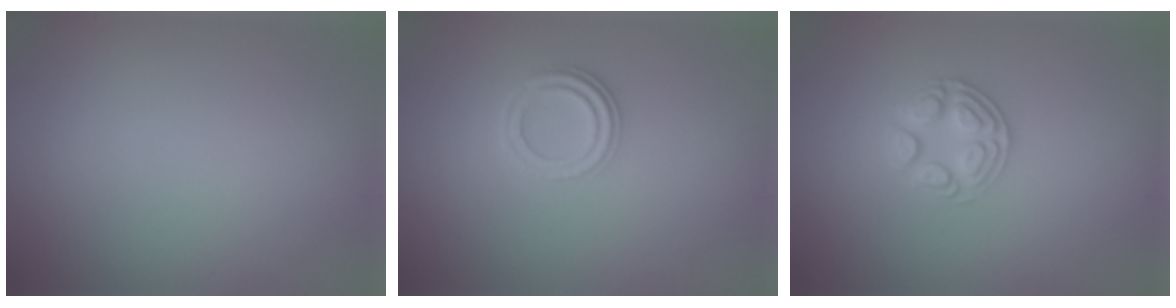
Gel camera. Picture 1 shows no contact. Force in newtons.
{"total": 2.3, "press": 2.1, "slide": 1.0}
{"total": 2.6, "press": 2.5, "slide": 0.9}